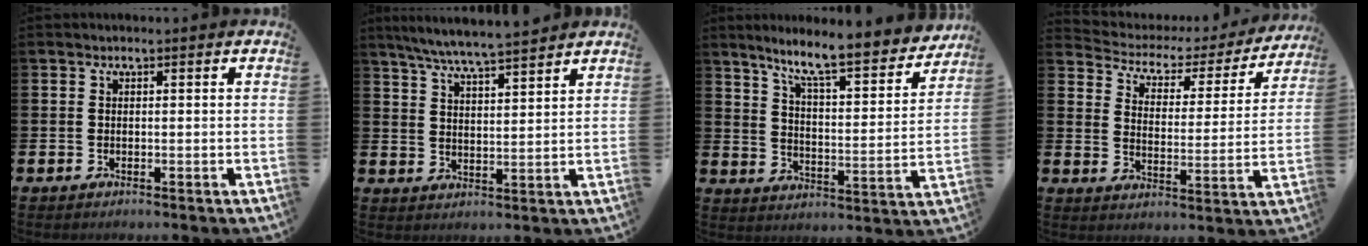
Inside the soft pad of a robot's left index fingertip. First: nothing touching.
{"total": 6.4, "force": [6.1, -0.1, 1.9], "torque": [-0.061, -0.029, 0.109]}
{"total": 8.8, "force": [7.8, 0.8, 3.9], "torque": [-0.093, -0.062, 0.128]}
{"total": 3.4, "force": [2.6, 2.0, 0.8], "torque": [-0.040, -0.025, 0.033]}